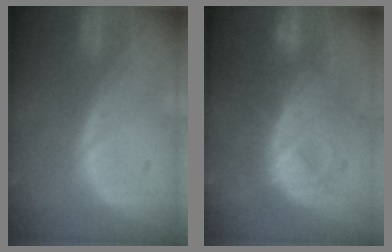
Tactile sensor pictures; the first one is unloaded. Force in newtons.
{"total": 9.0, "press": 9.0, "slide": 0.3}